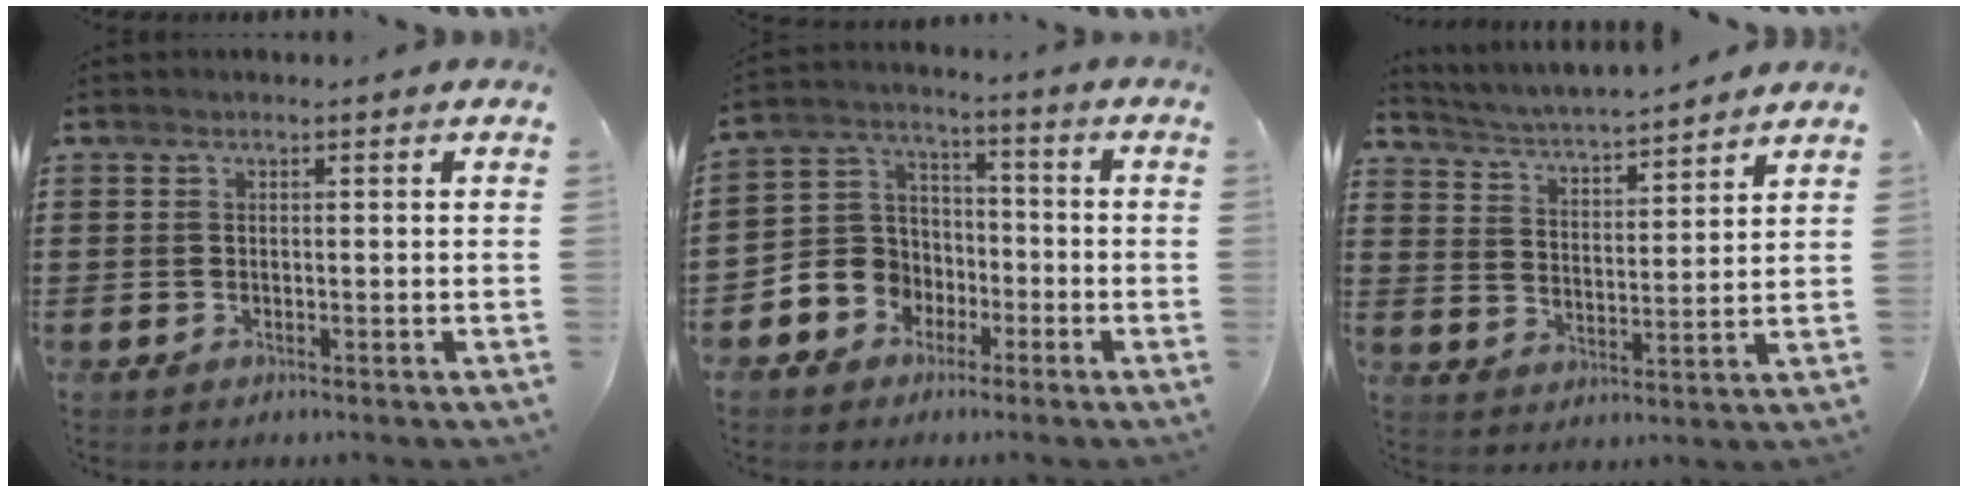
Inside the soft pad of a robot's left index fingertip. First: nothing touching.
{"total": 6.7, "force": [-2.7, 6.0, 0.7], "torque": [-0.057, 0.004, -0.059]}
{"total": 3.8, "force": [3.7, -0.4, 0.7], "torque": [-0.035, -0.035, 0.057]}